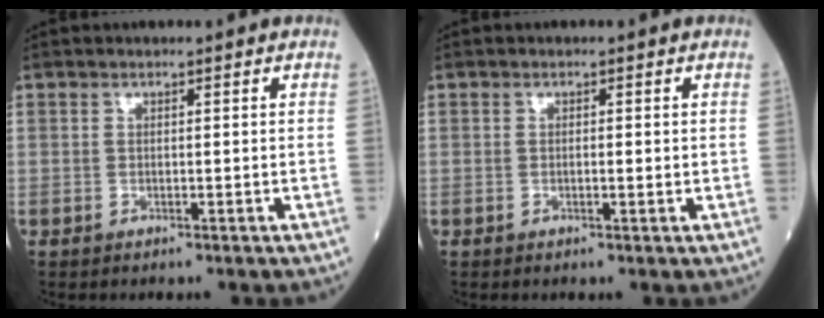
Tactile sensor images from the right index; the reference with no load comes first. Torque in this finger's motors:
{"motor_torque": [-0.01, -0.01, 0.00, 0.00]}